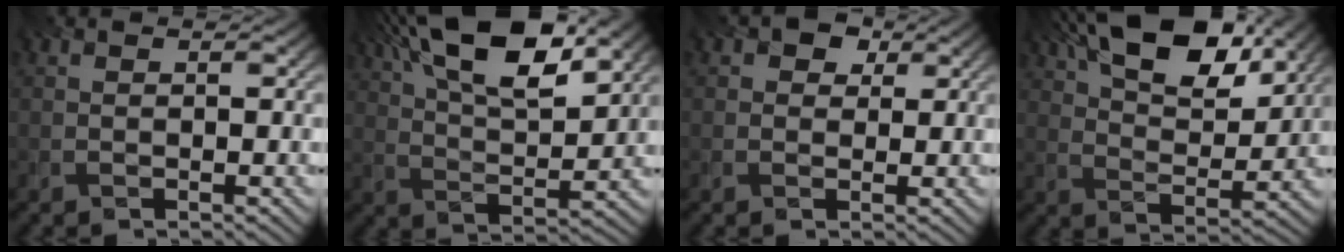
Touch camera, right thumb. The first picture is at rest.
{"total": 14.4, "force": [8.3, 5.3, 10.5], "torque": [-0.205, 0.016, 0.134]}
{"total": 2.9, "force": [1.0, 2.5, 1.0], "torque": [-0.010, 0.006, 0.003]}
{"total": 14.2, "force": [8.5, 6.2, 9.5], "torque": [-0.159, 0.009, 0.131]}